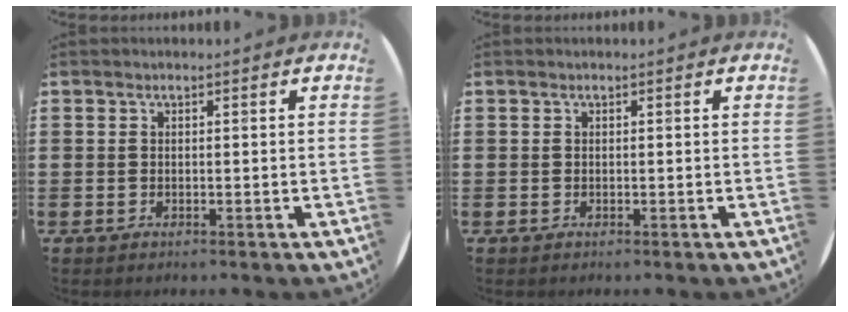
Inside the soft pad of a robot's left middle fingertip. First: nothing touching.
{"total": 0.0}